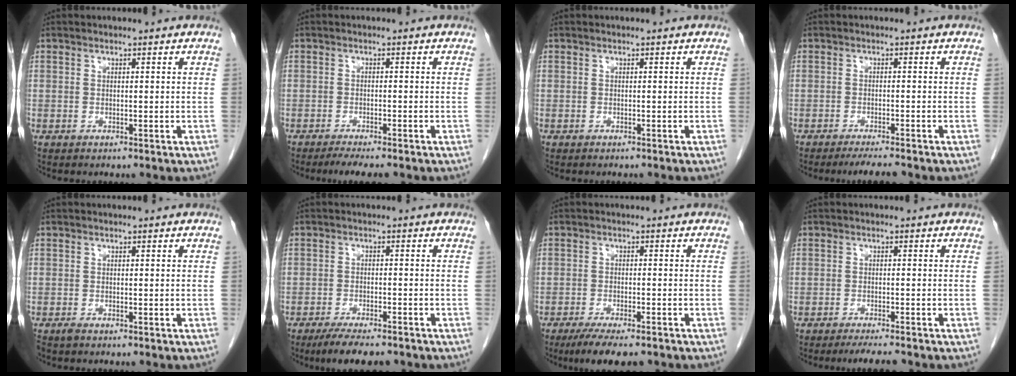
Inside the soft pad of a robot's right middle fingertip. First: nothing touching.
{"total": 5.0, "force": [-4.1, 0.4, 2.8], "torque": [-0.037, -0.009, -0.061]}
{"total": 1.2, "force": [-1.1, 0.2, 0.5], "torque": [-0.008, -0.001, -0.013]}
{"total": 4.1, "force": [-3.6, 0.0, 2.0], "torque": [-0.030, -0.009, -0.056]}
{"total": 0.8, "force": [-0.7, 0.2, 0.4], "torque": [-0.014, -0.003, -0.012]}
{"total": 7.6, "force": [-6.3, 1.5, 4.1], "torque": [-0.063, -0.013, -0.098]}
{"total": 8.4, "force": [-6.6, 1.8, 4.9], "torque": [-0.072, -0.014, -0.099]}
{"total": 4.3, "force": [-3.7, 0.2, 2.2], "torque": [-0.031, -0.009, -0.057]}